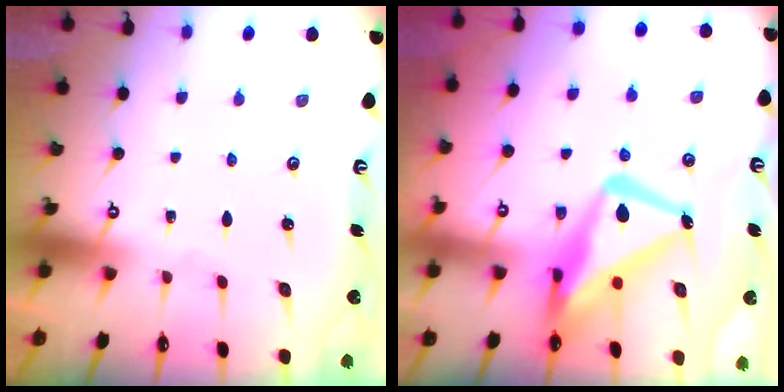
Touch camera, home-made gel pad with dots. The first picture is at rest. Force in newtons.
{"total": 17.2, "press": 17.2, "slide": 1.6}